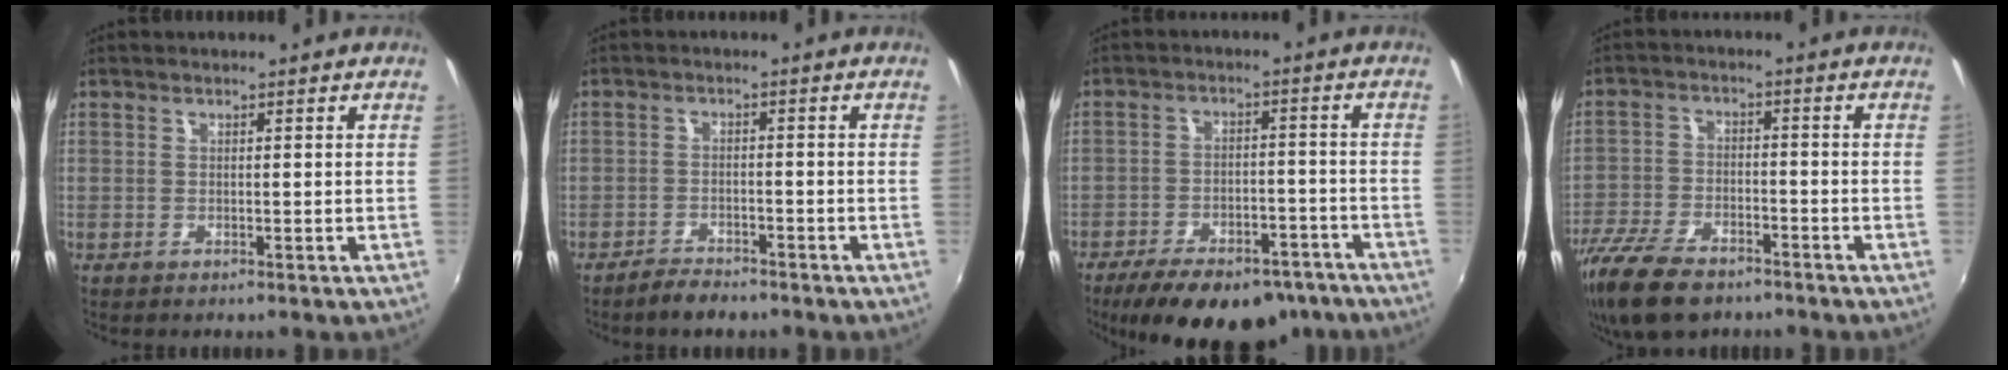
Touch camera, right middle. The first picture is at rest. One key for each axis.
{"total": 3.7, "fx": -3.3, "fy": 1.2, "fz": 1.2, "tx": -0.040, "ty": 0.003, "tz": -0.058}
{"total": 19.6, "fx": -15.2, "fy": 7.9, "fz": 9.5, "tx": -0.181, "ty": -0.009, "tz": -0.203}
{"total": 14.2, "fx": -10.5, "fy": 6.0, "fz": 7.5, "tx": -0.183, "ty": -0.034, "tz": -0.197}